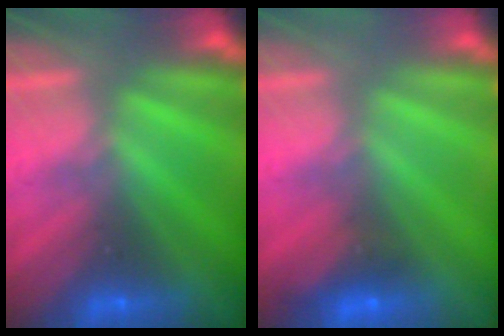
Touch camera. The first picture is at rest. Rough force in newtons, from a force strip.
{"total": 2.4}